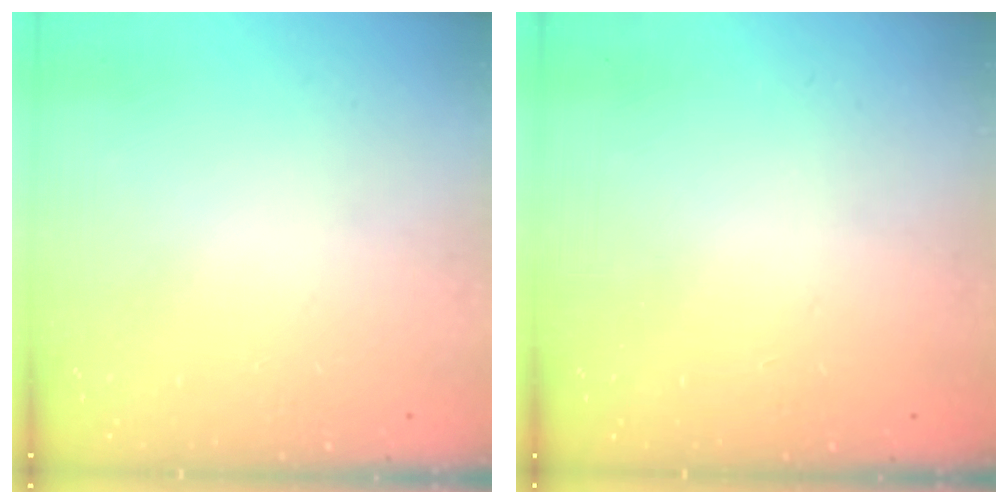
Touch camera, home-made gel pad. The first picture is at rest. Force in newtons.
{"total": 0.0}